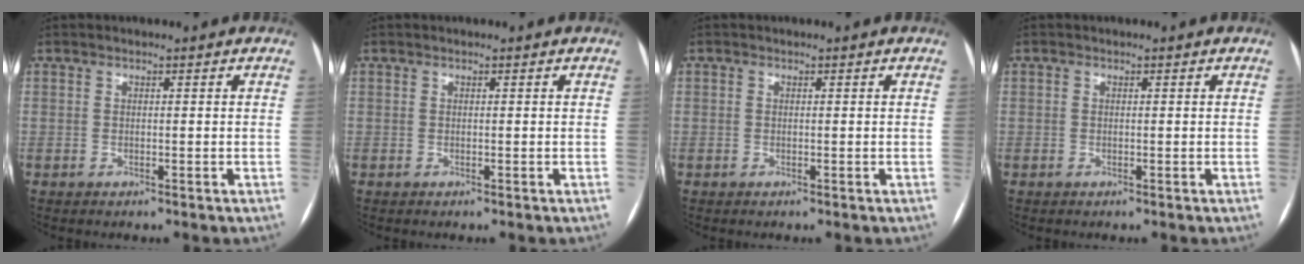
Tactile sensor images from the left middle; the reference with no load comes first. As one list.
[{"total": 0.0}, {"total": 0.0}, {"total": 0.0}]